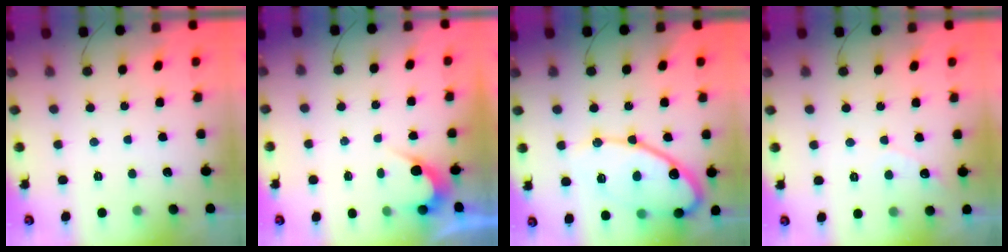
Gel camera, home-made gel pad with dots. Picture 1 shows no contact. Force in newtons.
{"total": 2.6, "press": 2.6, "slide": 0.1}
{"total": 16.4, "press": 16.3, "slide": 1.4}
{"total": 3.6, "press": 3.6, "slide": 0.3}